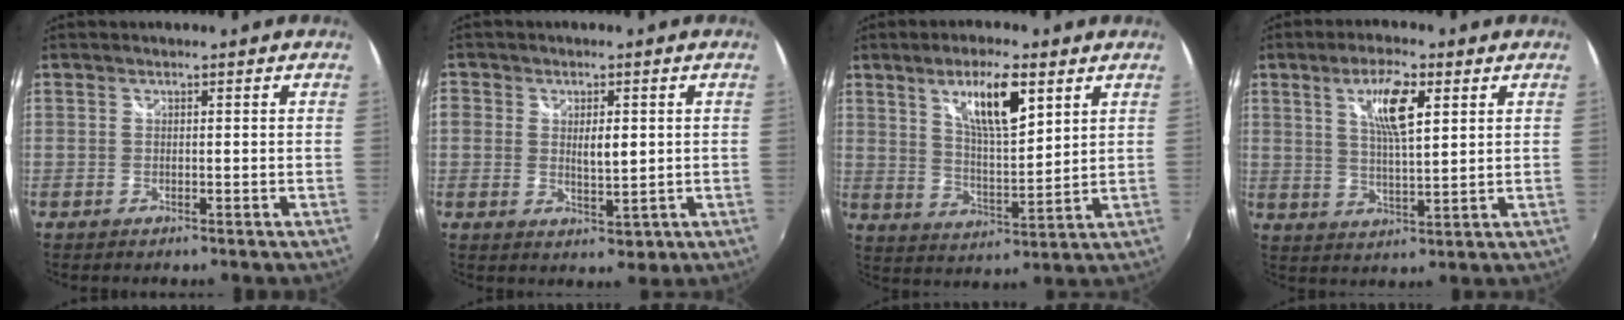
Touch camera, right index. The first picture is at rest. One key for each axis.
{"total": 4.7, "fx": 0.2, "fy": 3.2, "fz": 3.4, "tx": -0.063, "ty": -0.001, "tz": 0.004}
{"total": 10.7, "fx": 5.4, "fy": 3.1, "fz": 8.7, "tx": -0.144, "ty": 0.003, "tz": 0.101}
{"total": 8.1, "fx": 3.4, "fy": 2.2, "fz": 7.1, "tx": -0.127, "ty": 0.004, "tz": 0.063}